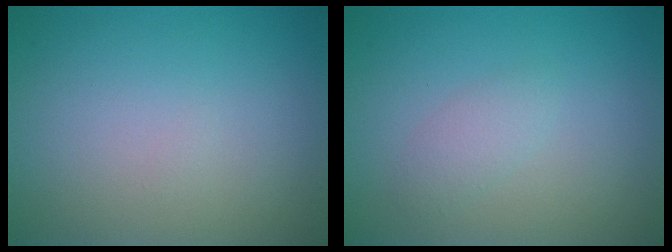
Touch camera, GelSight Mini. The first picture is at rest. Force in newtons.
{"total": 1.3, "press": 1.3, "slide": 0.1}